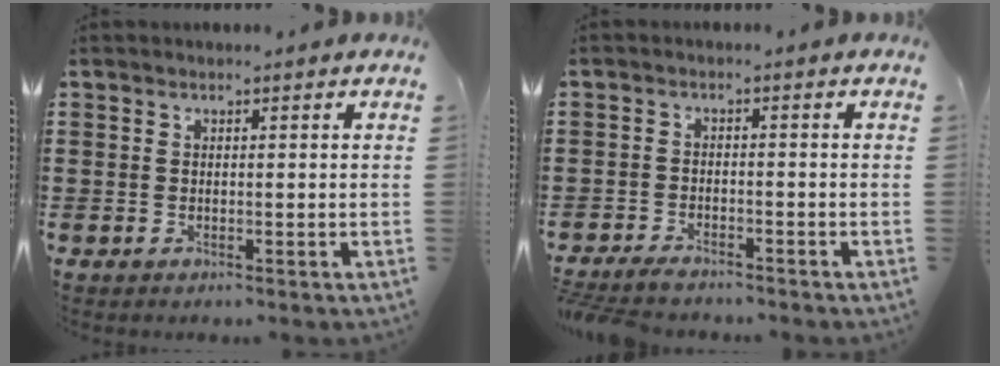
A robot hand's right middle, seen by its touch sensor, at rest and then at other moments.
{"total": 2.5, "force": [-2.4, 0.3, 0.5], "torque": [-0.020, 0.000, -0.054]}